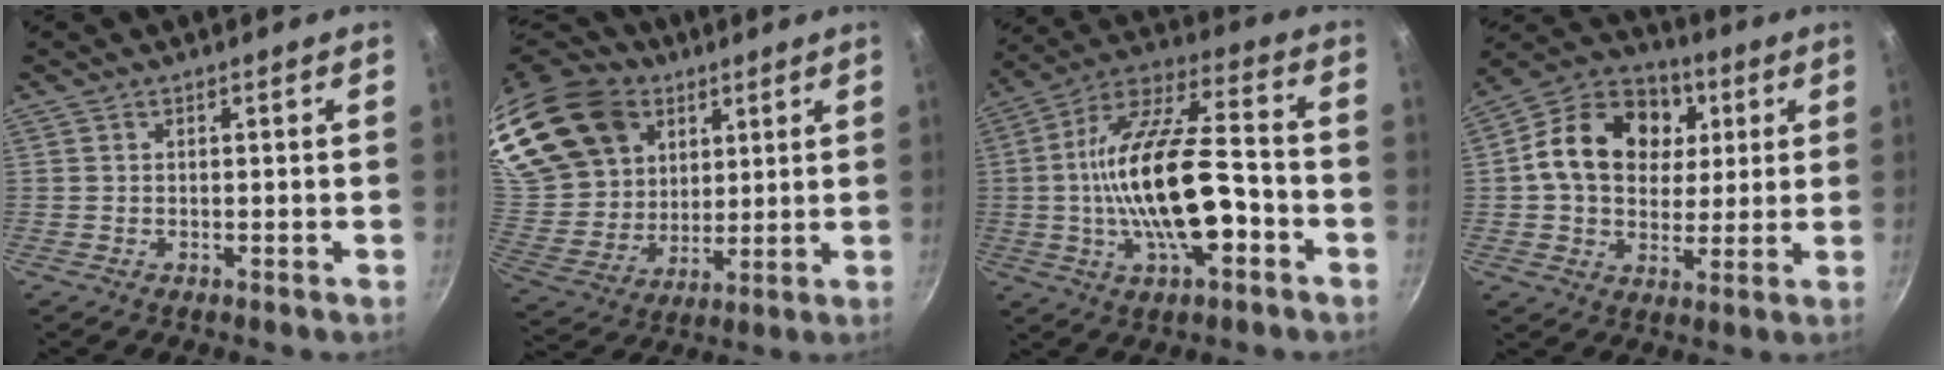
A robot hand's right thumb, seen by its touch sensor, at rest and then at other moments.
{"total": 29.4, "force": [16.1, 20.8, 13.2], "torque": [-0.293, -0.018, 0.314]}
{"total": 21.0, "force": [-4.3, 8.6, 18.7], "torque": [-0.326, 0.037, -0.083]}
{"total": 18.2, "force": [4.0, 13.9, 11.1], "torque": [-0.168, 0.012, 0.053]}